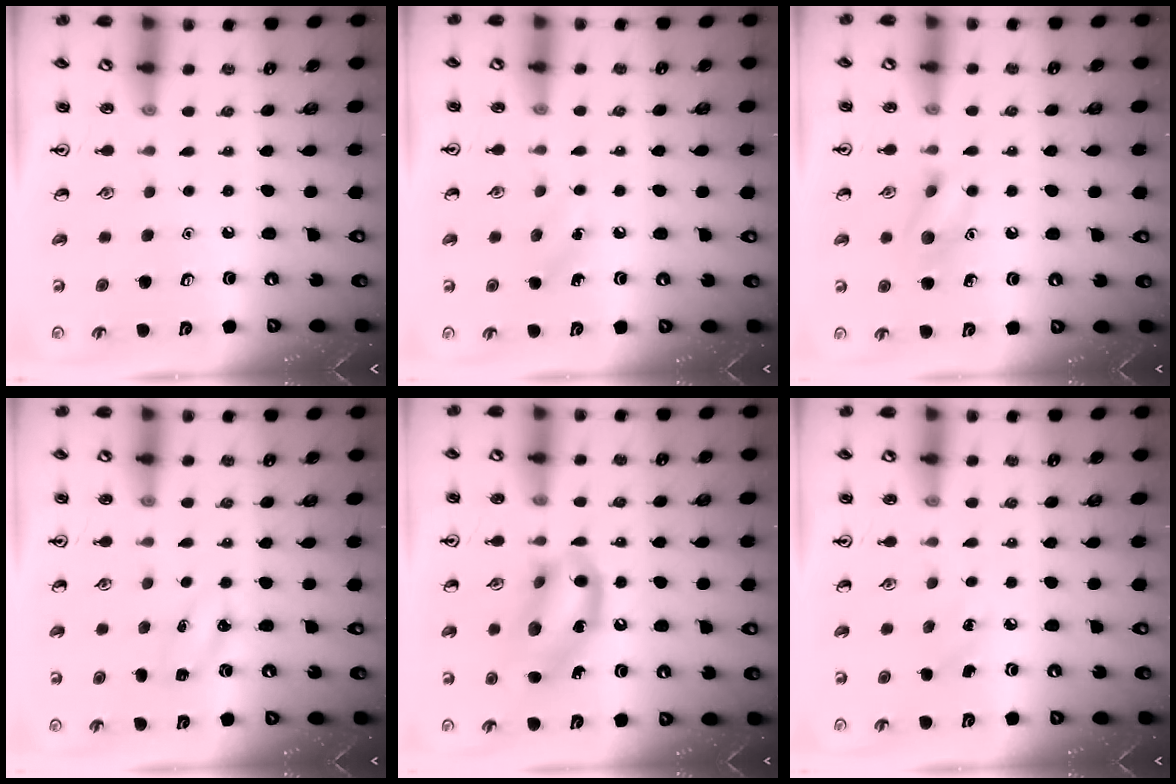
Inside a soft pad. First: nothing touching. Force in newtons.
{"total": 5.4, "press": 5.2, "slide": 1.5}
{"total": 8.6, "press": 8.5, "slide": 1.0}
{"total": 3.8, "press": 3.6, "slide": 1.3}
{"total": 13.2, "press": 12.9, "slide": 2.8}
{"total": 4.3, "press": 4.0, "slide": 1.5}